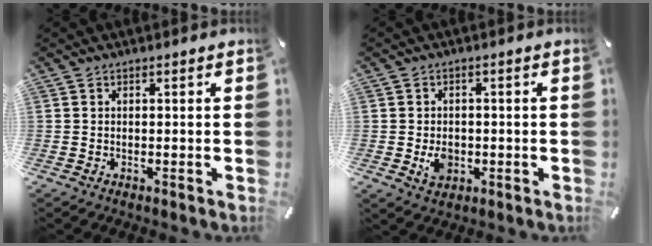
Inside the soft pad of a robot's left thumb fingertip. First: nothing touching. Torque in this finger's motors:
{"motor_torque": [0.18, 0.96, 0.32, -0.23, 0.00]}